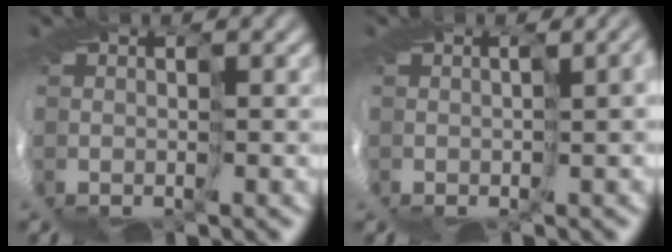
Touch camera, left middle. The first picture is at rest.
{"total": 3.2, "force": [-0.6, 1.0, 3.0], "torque": [-0.049, 0.001, 0.003]}